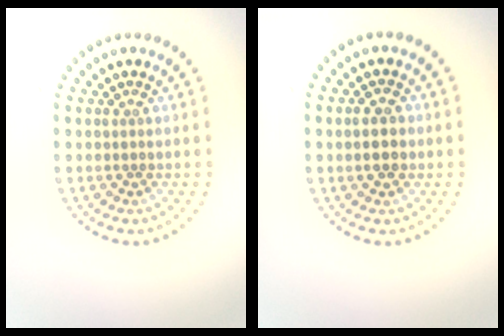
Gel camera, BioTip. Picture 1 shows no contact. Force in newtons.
{"total": 2.2, "press": 2.2, "slide": 0.1}